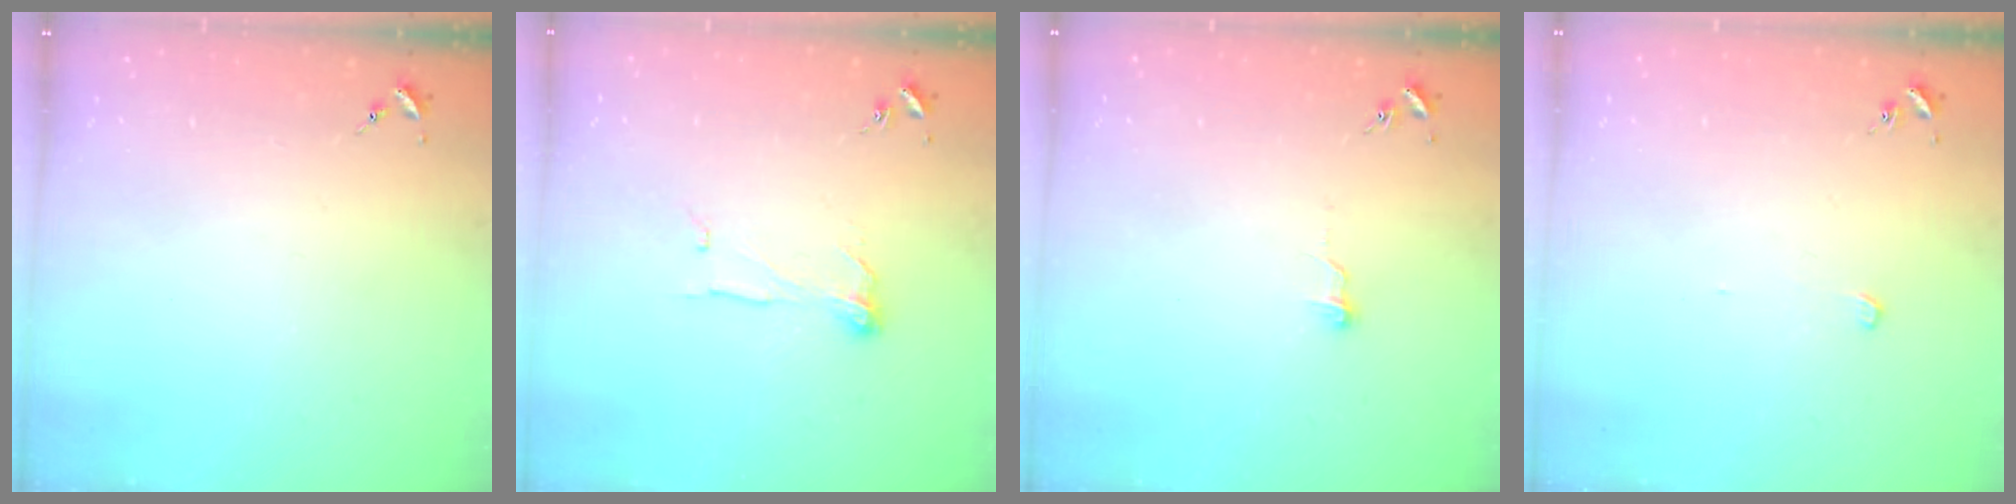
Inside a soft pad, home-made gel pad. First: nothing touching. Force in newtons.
{"total": 7.9, "press": 7.8, "slide": 0.3}
{"total": 4.0, "press": 4.0, "slide": 0.3}
{"total": 2.8, "press": 2.8, "slide": 0.1}